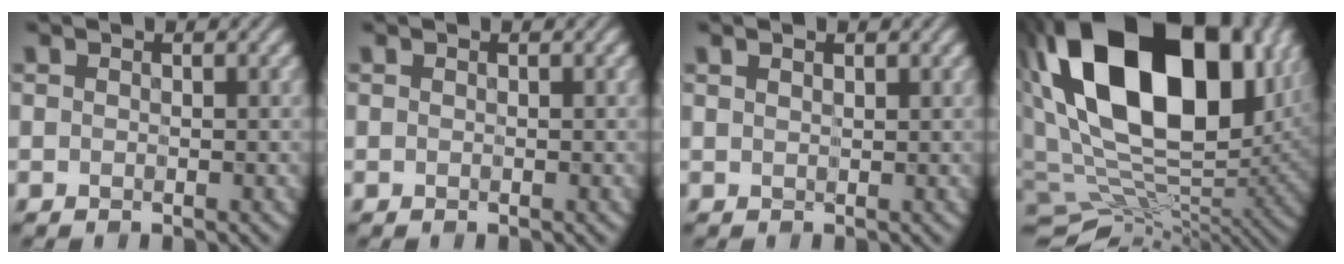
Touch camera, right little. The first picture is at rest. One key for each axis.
{"total": 0.0}
{"total": 1.2, "fx": 0.8, "fy": 0.5, "fz": 0.8, "tx": -0.007, "ty": 0.007, "tz": 0.005}
{"total": 19.7, "fx": 6.2, "fy": 12.8, "fz": 13.7, "tx": -0.261, "ty": 0.008, "tz": 0.120}